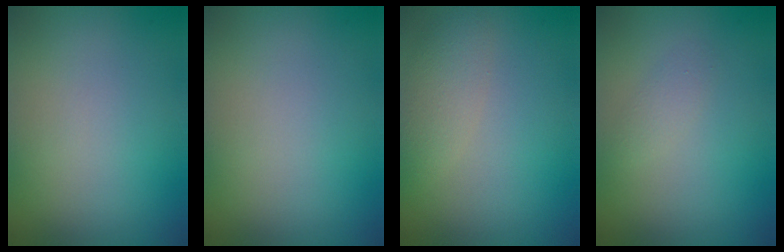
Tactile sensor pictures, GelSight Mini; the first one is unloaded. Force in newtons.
{"total": 0.0}
{"total": 2.7, "press": 2.7, "slide": 0.2}
{"total": 1.0, "press": 1.0, "slide": 0.1}